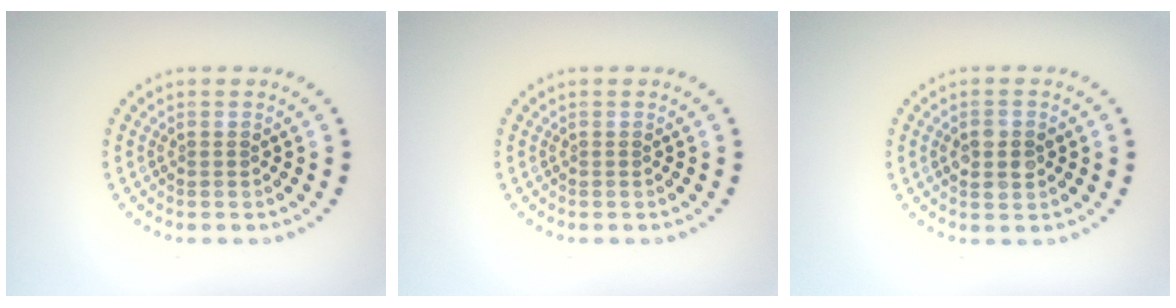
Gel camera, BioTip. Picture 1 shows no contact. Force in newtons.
{"total": 0.0}
{"total": 2.8, "press": 2.8, "slide": 0.2}